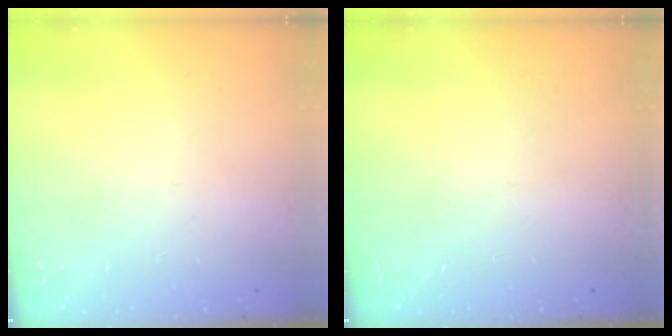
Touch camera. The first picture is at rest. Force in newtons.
{"total": 0.0}